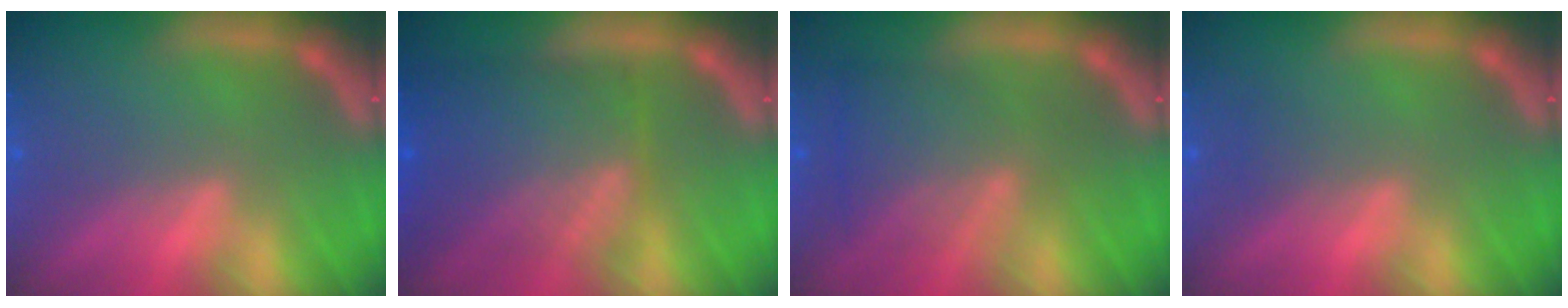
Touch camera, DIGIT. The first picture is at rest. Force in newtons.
{"total": 9.1}
{"total": 6.0}
{"total": 1.0}